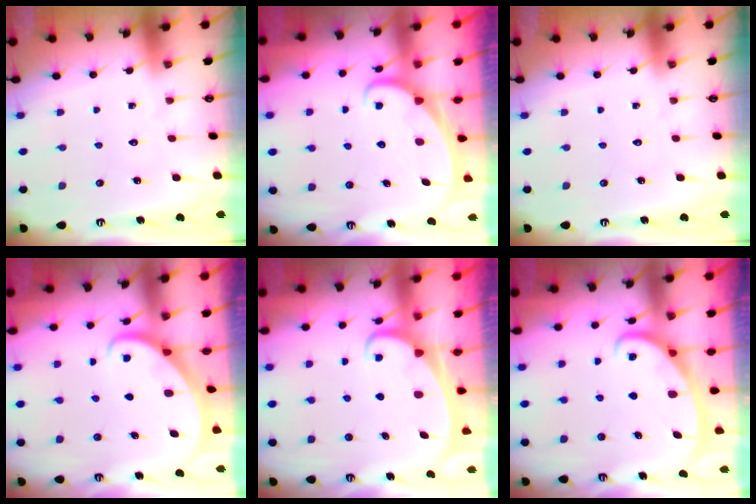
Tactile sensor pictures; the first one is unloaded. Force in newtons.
{"total": 2.4, "press": 2.4, "slide": 0.3}
{"total": 0.0}
{"total": 2.8, "press": 2.8, "slide": 0.2}
{"total": 2.0, "press": 2.0, "slide": 0.3}
{"total": 2.5, "press": 2.5, "slide": 0.4}